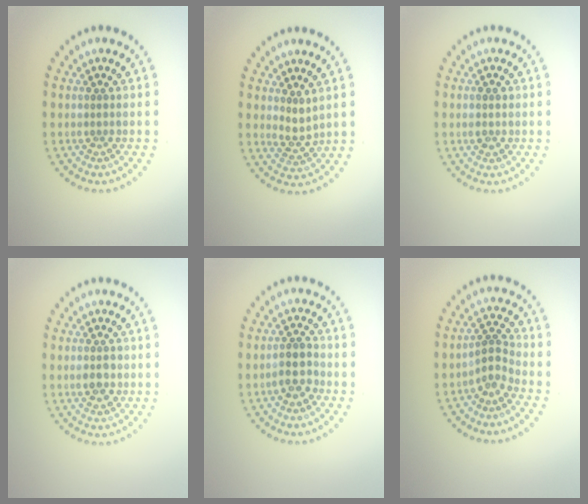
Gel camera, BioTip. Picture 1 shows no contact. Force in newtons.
{"total": 1.9, "press": 1.6, "slide": 1.0}
{"total": 1.0, "press": 1.0, "slide": 0.1}
{"total": 2.1, "press": 2.1, "slide": 0.2}
{"total": 2.5, "press": 2.4, "slide": 0.8}
{"total": 2.2, "press": 1.5, "slide": 1.6}